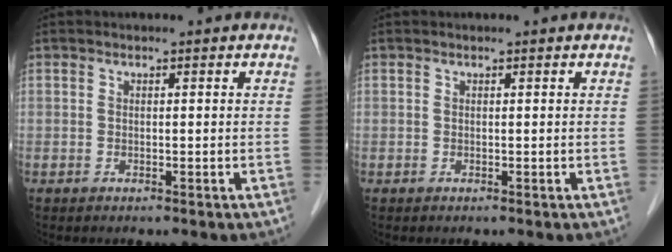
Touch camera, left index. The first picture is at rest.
{"total": 0.0}